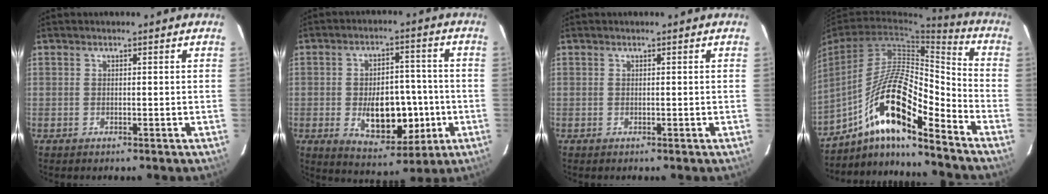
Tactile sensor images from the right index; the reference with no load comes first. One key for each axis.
{"total": 11.7, "fx": -2.5, "fy": 6.3, "fz": 9.5, "tx": -0.145, "ty": 0.008, "tz": -0.027}
{"total": 0.0}
{"total": 16.7, "fx": -10.6, "fy": 2.8, "fz": 12.7, "tx": -0.242, "ty": 0.017, "tz": -0.184}